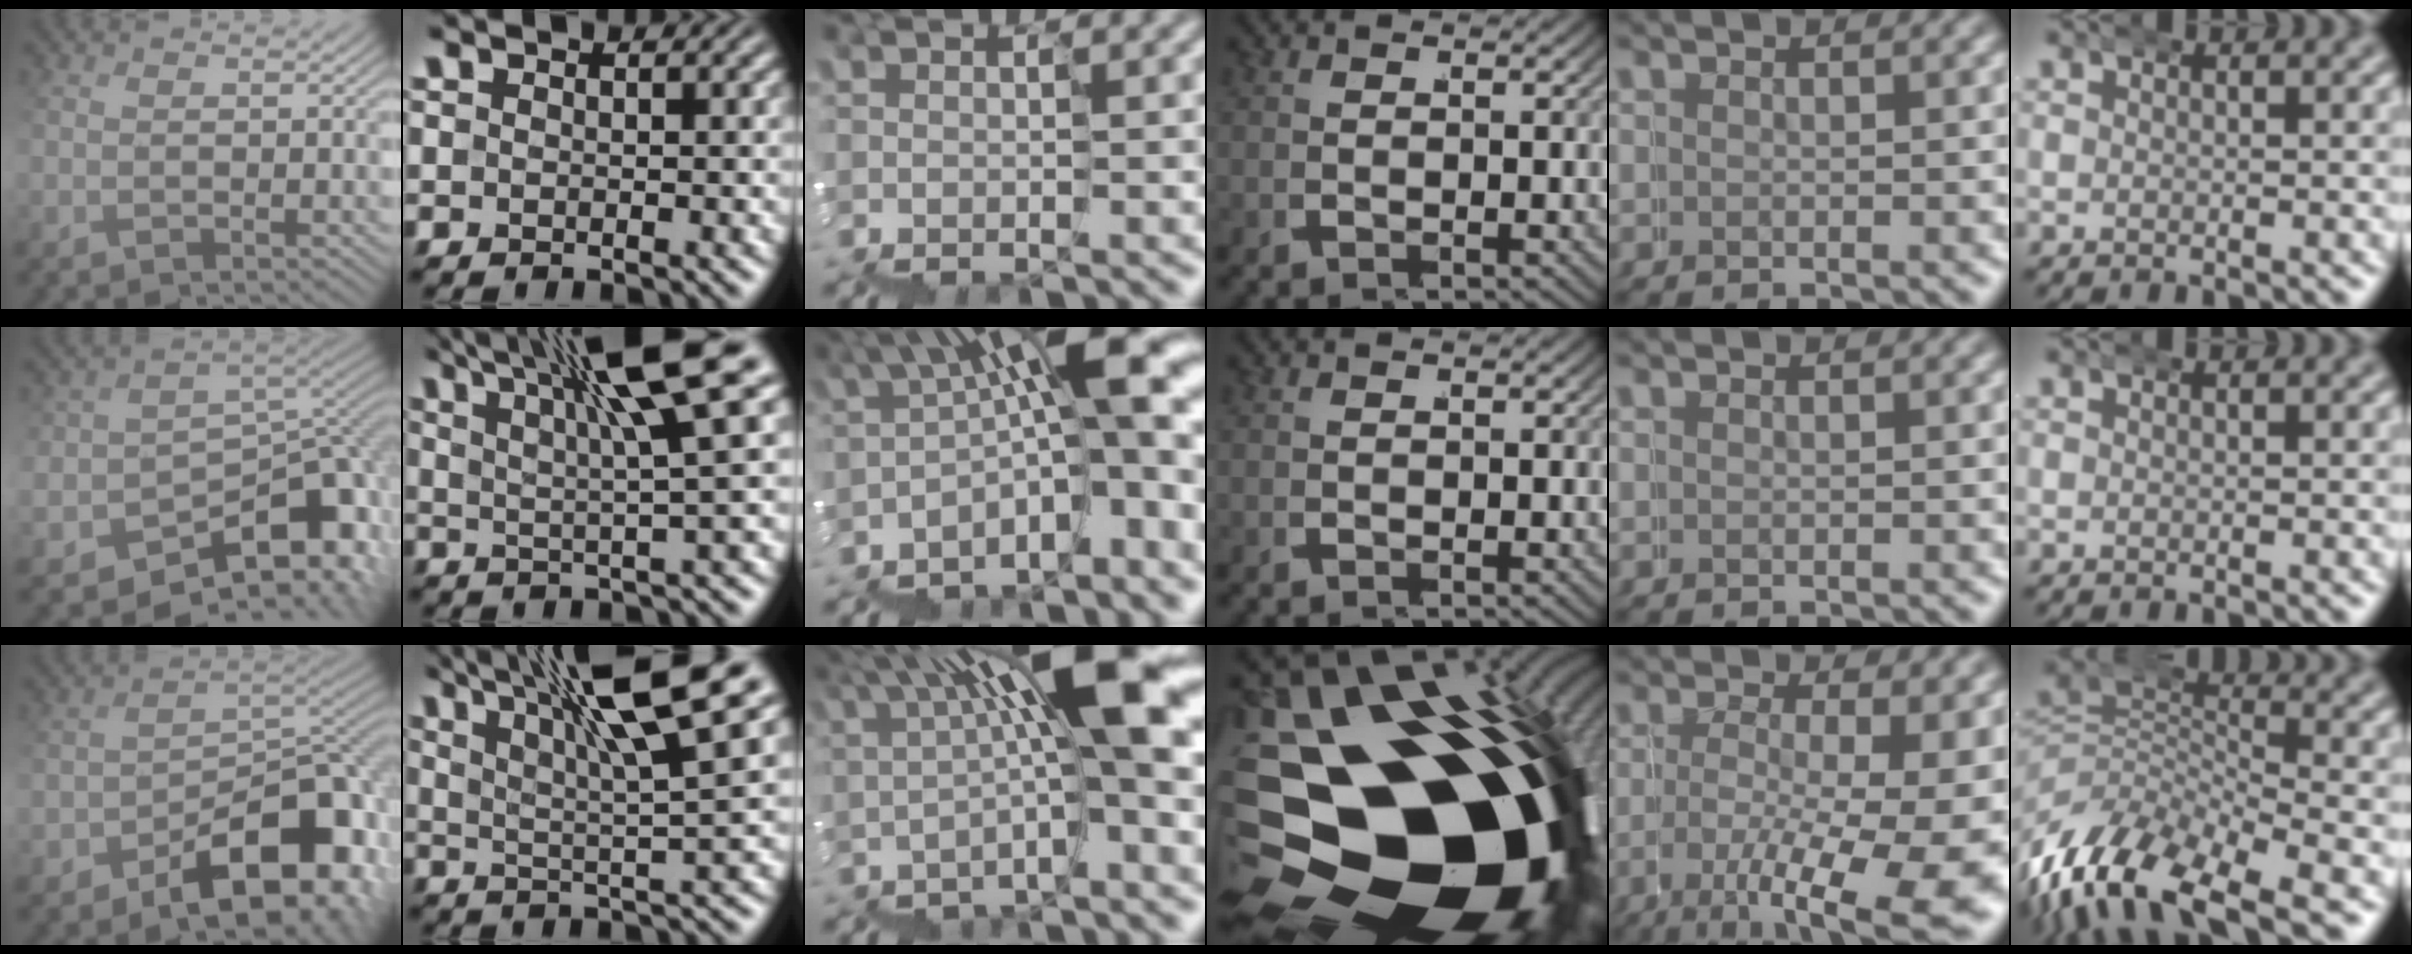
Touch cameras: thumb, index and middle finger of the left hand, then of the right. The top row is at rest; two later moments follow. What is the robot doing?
{"motion": "wrap", "object": "duck tape"}